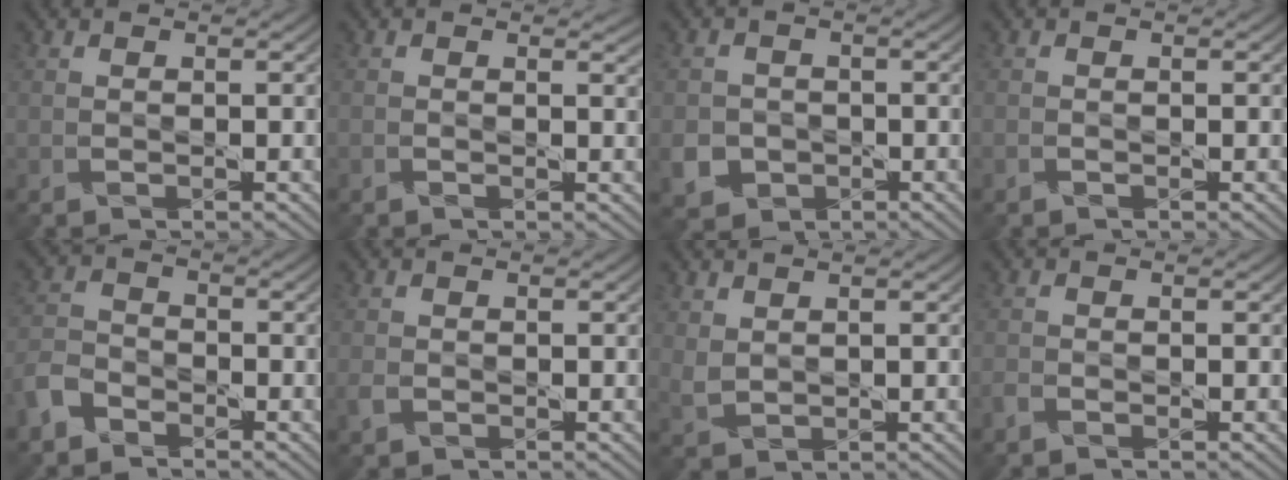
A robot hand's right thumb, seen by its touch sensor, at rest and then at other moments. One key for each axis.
{"total": 0.8, "fx": 0.1, "fy": 0.5, "fz": 0.6, "tx": -0.011, "ty": -0.003, "tz": 0.001}
{"total": 4.7, "fx": -1.7, "fy": 4.2, "fz": 1.2, "tx": -0.029, "ty": -0.009, "tz": -0.044}
{"total": 0.6, "fx": -0.5, "fy": 0.3, "fz": 0.2, "tx": -0.006, "ty": 0.000, "tz": -0.009}
{"total": 4.5, "fx": -3.4, "fy": 2.6, "fz": 1.4, "tx": -0.047, "ty": -0.001, "tz": -0.081}
{"total": 1.6, "fx": -0.6, "fy": 1.2, "fz": 0.8, "tx": -0.027, "ty": -0.006, "tz": -0.014}
{"total": 2.3, "fx": 1.2, "fy": 1.4, "fz": 1.3, "tx": -0.038, "ty": 0.000, "tz": 0.028}
{"total": 1.2, "fx": -0.9, "fy": 0.5, "fz": 0.5, "tx": -0.017, "ty": 0.001, "tz": -0.022}